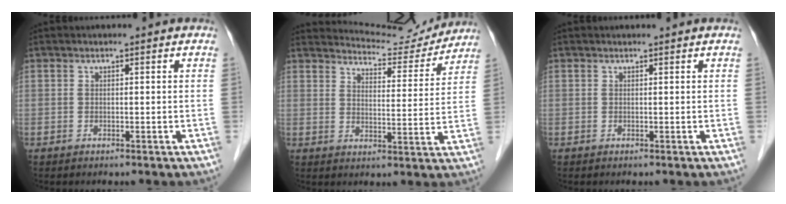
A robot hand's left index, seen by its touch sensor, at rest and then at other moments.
{"total": 10.1, "force": [10.0, 1.2, 0.2], "torque": [-0.003, -0.014, 0.128]}
{"total": 0.0}